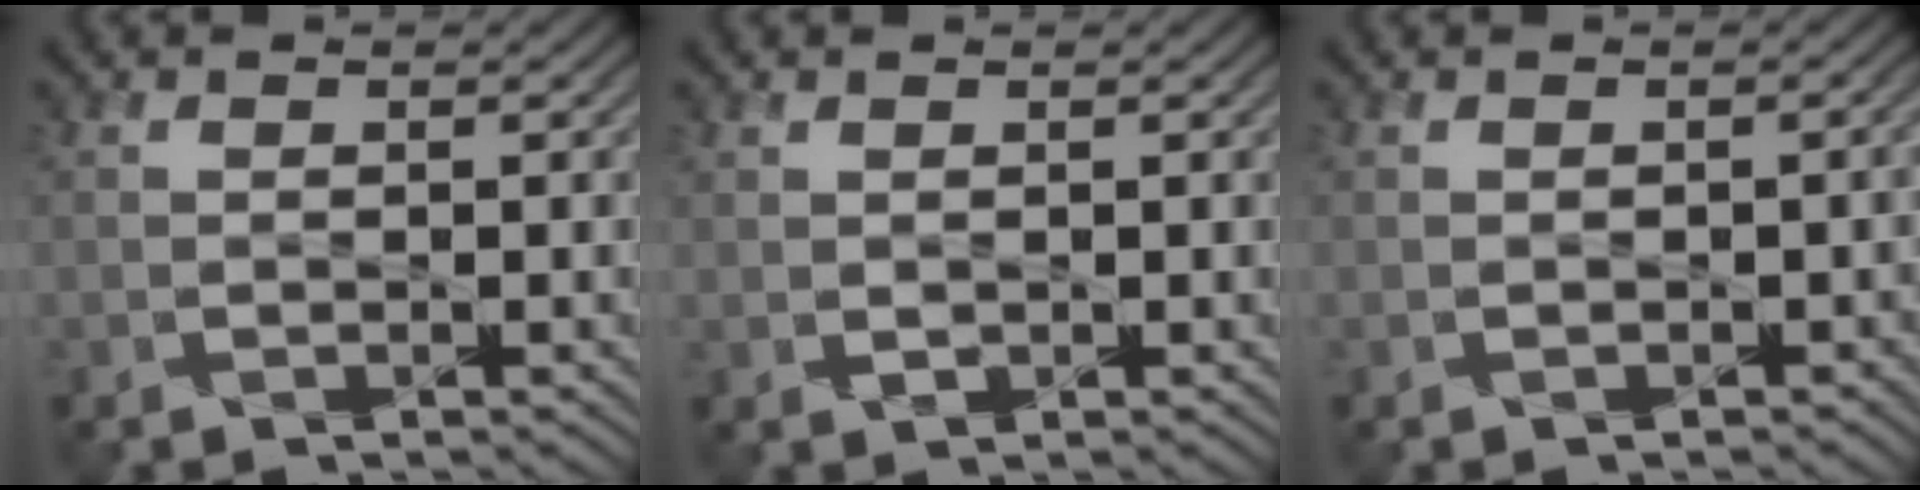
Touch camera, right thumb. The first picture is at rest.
{"total": 0.7, "force": [0.5, 0.3, 0.3], "torque": [-0.013, -0.005, 0.016]}
{"total": 1.4, "force": [-0.5, 0.5, 1.2], "torque": [-0.019, 0.000, -0.003]}